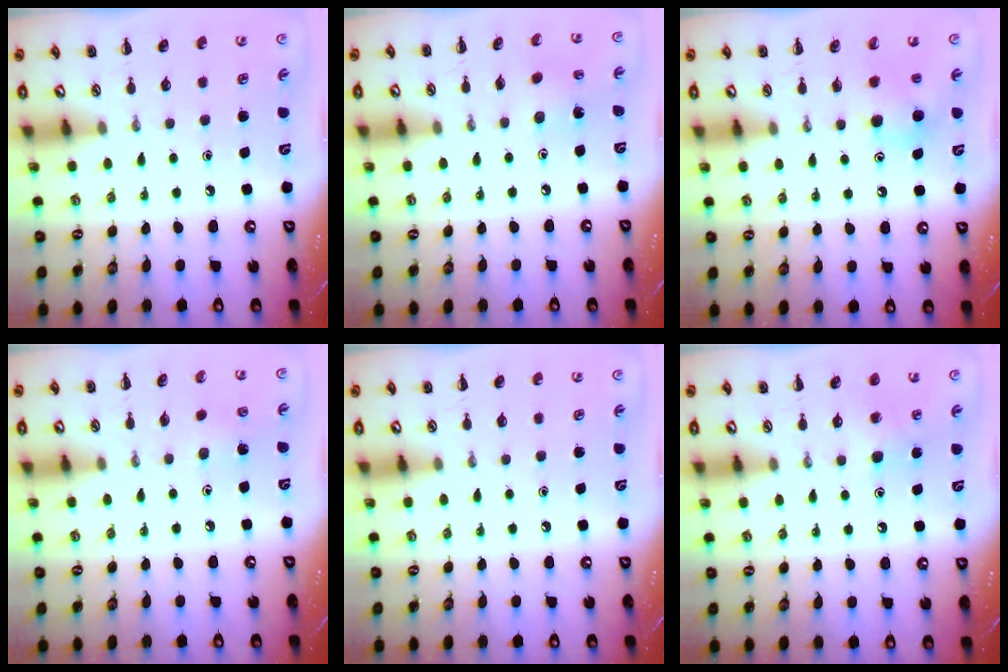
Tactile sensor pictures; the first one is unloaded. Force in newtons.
{"total": 1.6, "press": 1.5, "slide": 0.6}
{"total": 6.9, "press": 6.8, "slide": 1.0}
{"total": 2.7, "press": 2.5, "slide": 0.8}
{"total": 0.0}
{"total": 5.8, "press": 5.6, "slide": 1.5}